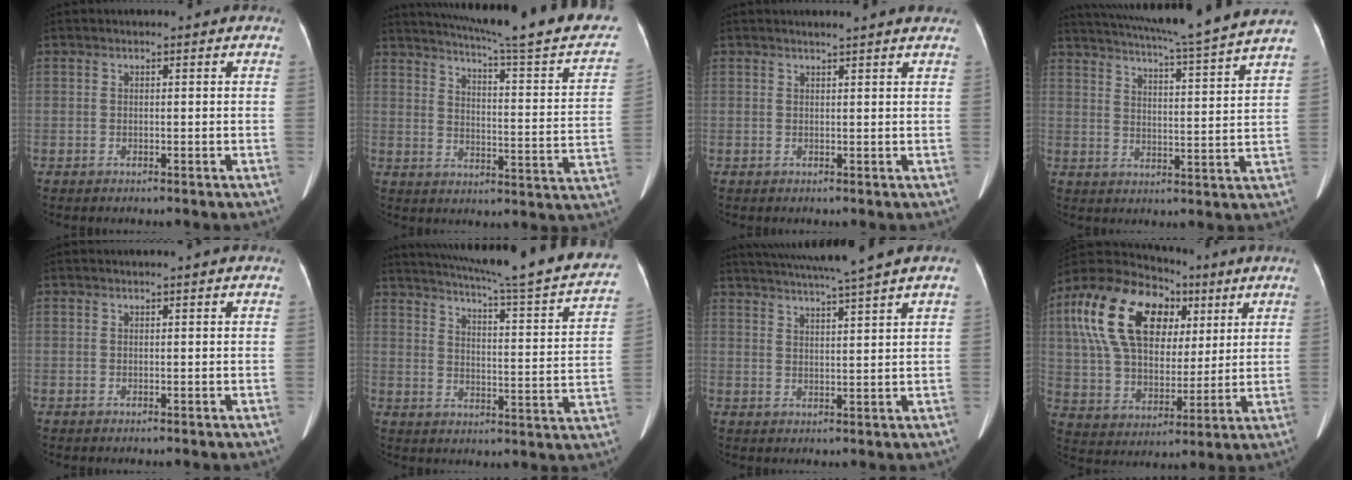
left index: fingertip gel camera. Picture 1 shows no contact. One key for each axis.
{"total": 25.1, "fx": 21.3, "fy": 1.4, "fz": 13.3, "tx": -0.190, "ty": -0.041, "tz": 0.262}
{"total": 4.9, "fx": 4.4, "fy": 0.4, "fz": 2.0, "tx": -0.027, "ty": 0.013, "tz": 0.045}
{"total": 18.8, "fx": 16.8, "fy": -1.7, "fz": 8.4, "tx": -0.147, "ty": -0.024, "tz": 0.227}
{"total": 0.9, "fx": 0.8, "fy": -0.2, "fz": 0.4, "tx": -0.002, "ty": 0.008, "tz": 0.016}
{"total": 28.0, "fx": 24.2, "fy": 1.9, "fz": 14.1, "tx": -0.213, "ty": -0.046, "tz": 0.300}
{"total": 10.6, "fx": 9.2, "fy": -1.9, "fz": 4.9, "tx": -0.083, "ty": 0.002, "tz": 0.138}
{"total": 19.4, "fx": 7.3, "fy": 12.0, "fz": 13.3, "tx": -0.286, "ty": 0.048, "tz": 0.129}